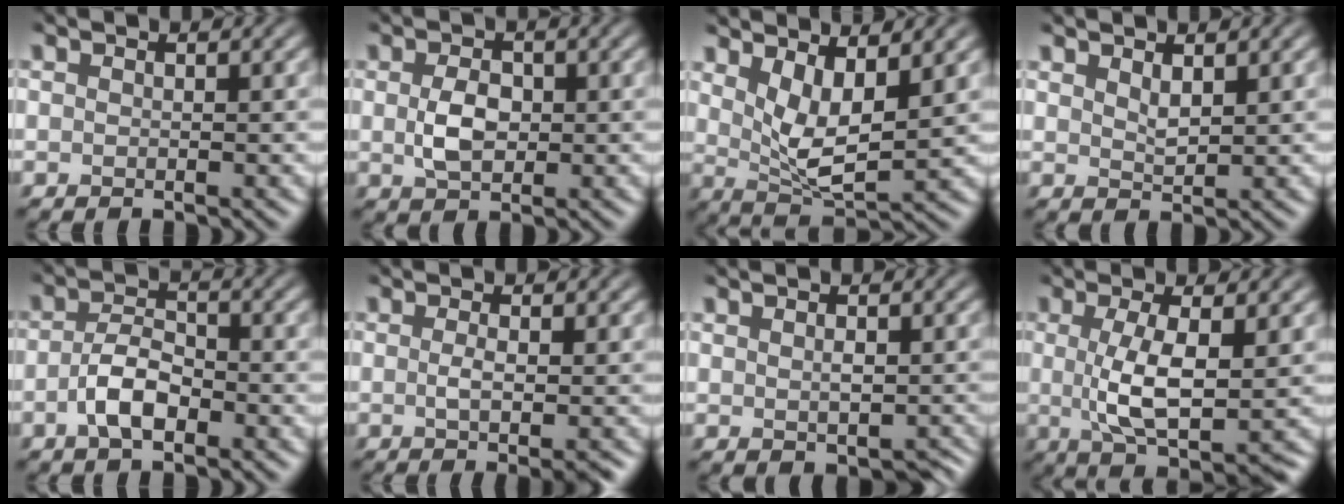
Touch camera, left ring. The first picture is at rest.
{"total": 2.3, "force": [-0.5, 1.5, 1.7], "torque": [-0.037, -0.003, -0.010]}
{"total": 3.9, "force": [1.4, 1.3, 3.4], "torque": [-0.067, -0.017, 0.027]}
{"total": 1.2, "force": [0.8, 0.2, 0.8], "torque": [-0.014, -0.004, 0.016]}
{"total": 3.3, "force": [-2.0, 1.3, 2.3], "torque": [-0.044, 0.000, -0.044]}
{"total": 2.1, "force": [-0.2, 0.0, 2.1], "torque": [-0.025, -0.003, -0.006]}
{"total": 1.6, "force": [0.3, 0.8, 1.3], "torque": [-0.023, -0.004, 0.011]}
{"total": 5.2, "force": [-0.3, 1.0, 5.1], "torque": [-0.091, -0.008, -0.004]}